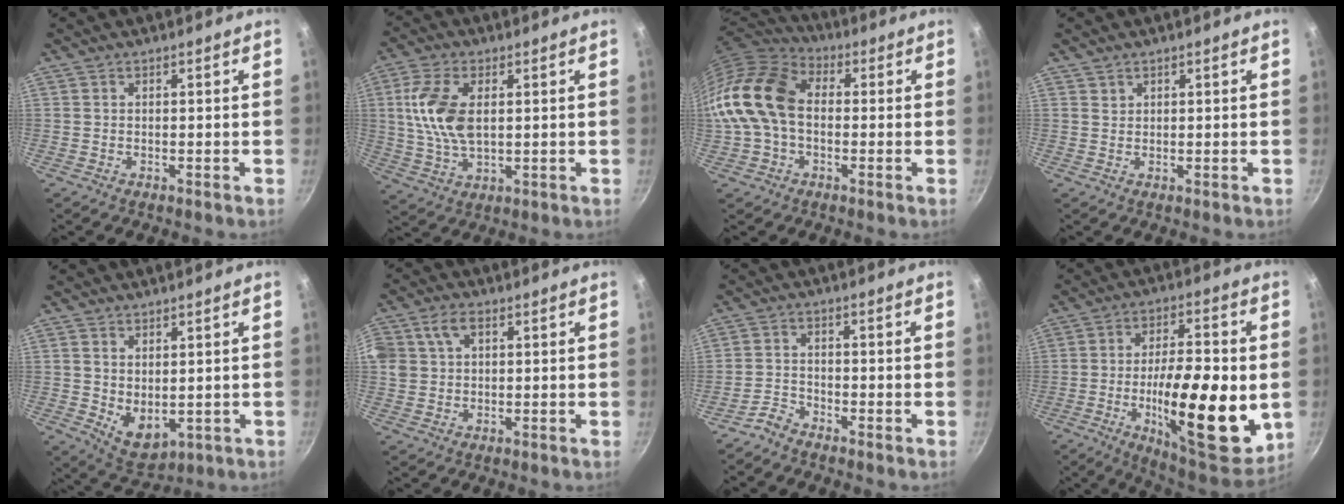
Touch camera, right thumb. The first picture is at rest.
{"total": 11.0, "force": [1.9, 6.0, 9.0], "torque": [-0.177, -0.003, 0.037]}
{"total": 16.8, "force": [-0.6, 11.9, 11.8], "torque": [-0.213, 0.040, -0.028]}
{"total": 0.9, "force": [0.7, 0.5, 0.1], "torque": [0.004, 0.000, 0.015]}
{"total": 6.6, "force": [1.0, 4.3, 4.9], "torque": [-0.065, -0.024, 0.035]}
{"total": 7.4, "force": [2.3, 5.3, 4.6], "torque": [-0.085, 0.013, 0.038]}
{"total": 2.9, "force": [-2.6, 1.0, 0.6], "torque": [-0.015, 0.024, -0.058]}
{"total": 23.6, "force": [-4.1, 8.5, 21.6], "torque": [-0.307, 0.002, -0.060]}